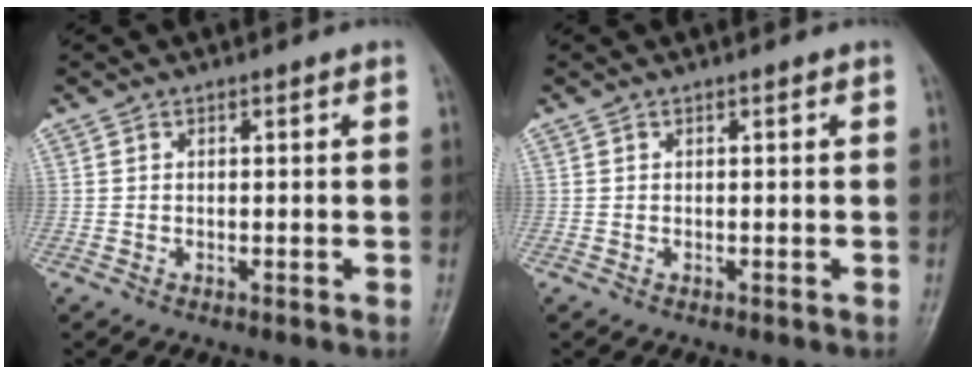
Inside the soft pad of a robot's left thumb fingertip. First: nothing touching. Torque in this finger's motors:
{"motor_torque": [0.00, 0.00, -0.05, 0.00, 0.00]}